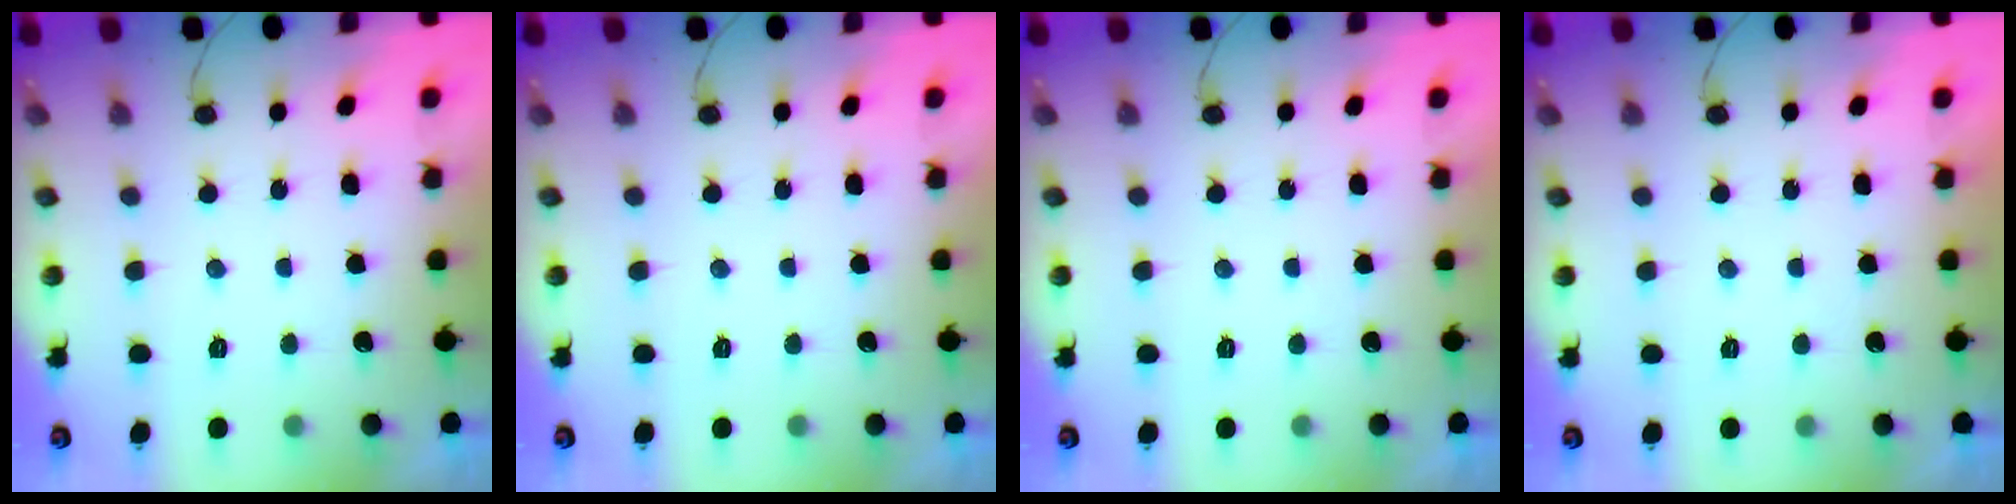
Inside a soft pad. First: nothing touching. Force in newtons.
{"total": 0.0}
{"total": 1.7, "press": 1.7, "slide": 0.1}
{"total": 1.8, "press": 1.8, "slide": 0.0}